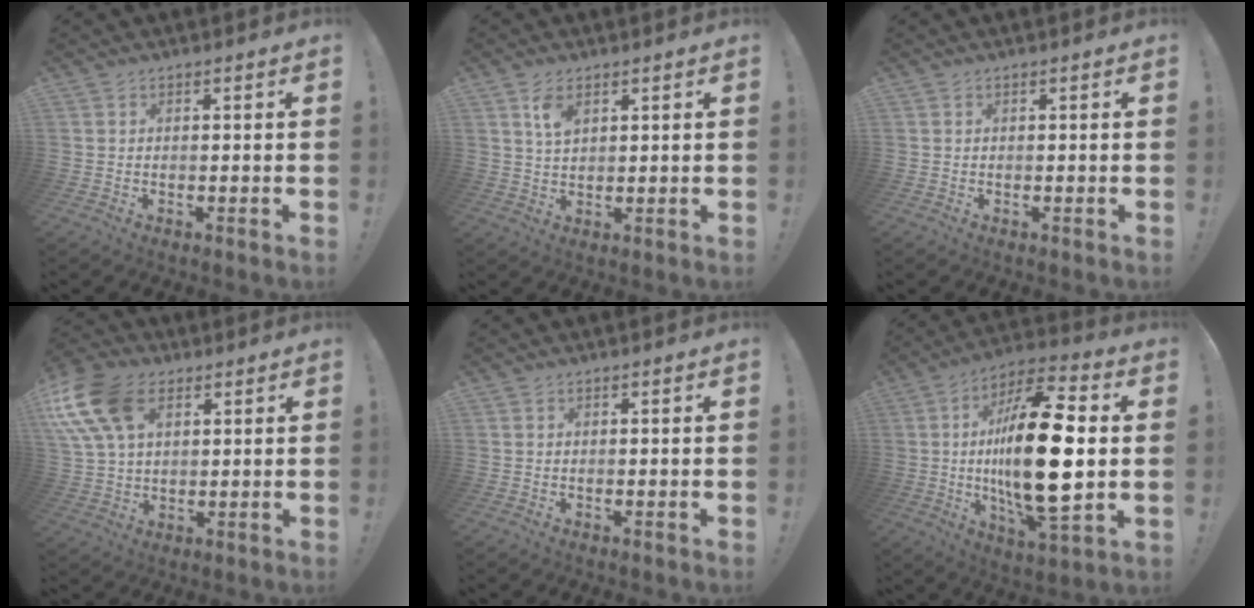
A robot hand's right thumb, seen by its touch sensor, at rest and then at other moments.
{"total": 4.8, "force": [2.7, 2.5, 3.2], "torque": [-0.044, -0.011, 0.045]}
{"total": 0.0}
{"total": 18.0, "force": [7.2, 11.5, 11.8], "torque": [-0.236, -0.028, 0.132]}
{"total": 0.0}
{"total": 25.2, "force": [0.4, 8.7, 23.7], "torque": [-0.431, -0.009, -0.002]}